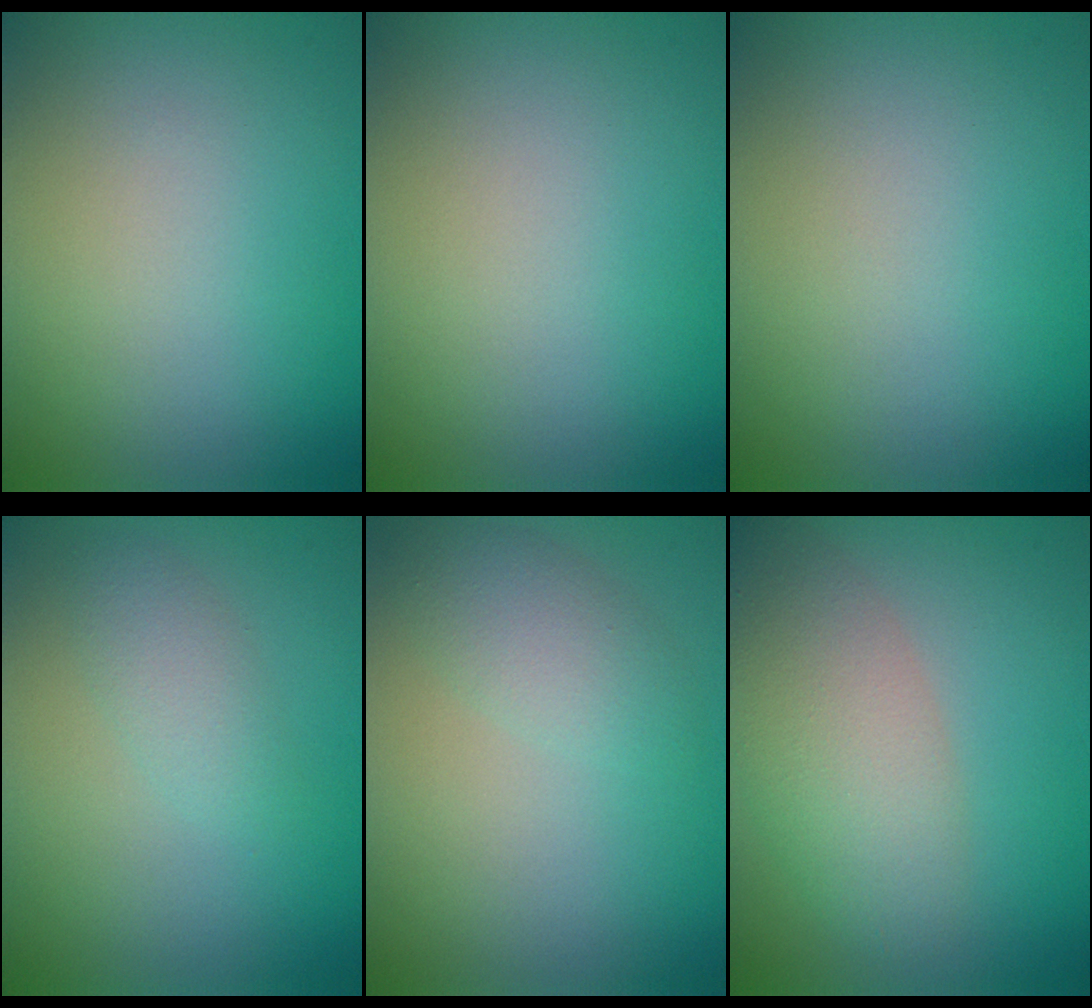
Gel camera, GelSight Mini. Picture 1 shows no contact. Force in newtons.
{"total": 0.0}
{"total": 0.0}
{"total": 1.8, "press": 1.8, "slide": 0.1}
{"total": 2.4, "press": 2.4, "slide": 0.2}
{"total": 5.4, "press": 5.4, "slide": 0.2}